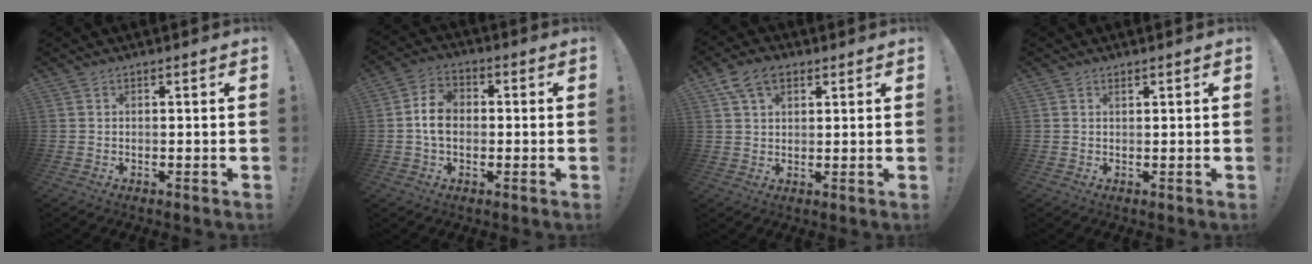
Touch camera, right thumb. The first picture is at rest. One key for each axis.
{"total": 8.4, "fx": -0.2, "fy": 6.3, "fz": 5.6, "tx": -0.090, "ty": 0.015, "tz": -0.004}
{"total": 8.4, "fx": 4.1, "fy": 5.2, "fz": 5.1, "tx": -0.081, "ty": -0.006, "tz": 0.080}
{"total": 0.8, "fx": 0.7, "fy": 0.2, "fz": 0.4, "tx": 0.000, "ty": -0.003, "tz": 0.011}